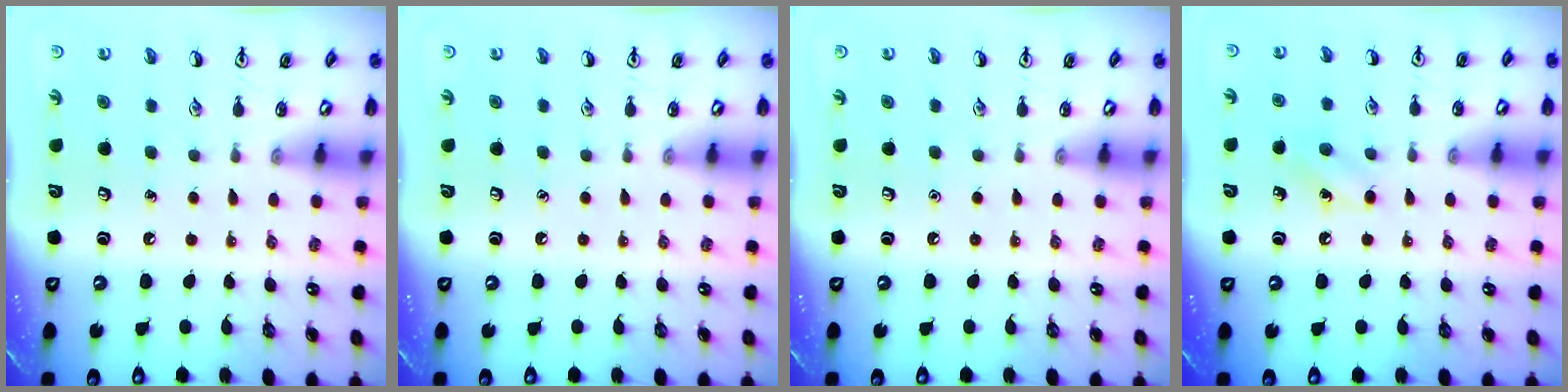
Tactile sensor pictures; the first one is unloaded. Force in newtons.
{"total": 0.0}
{"total": 0.0}
{"total": 6.5, "press": 6.2, "slide": 1.9}